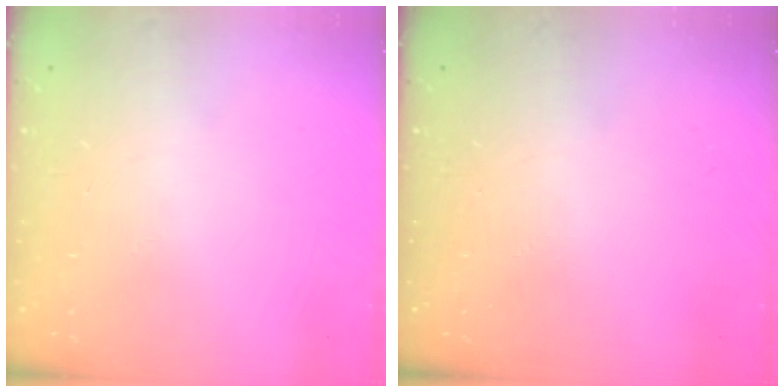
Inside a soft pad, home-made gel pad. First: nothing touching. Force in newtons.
{"total": 0.0}